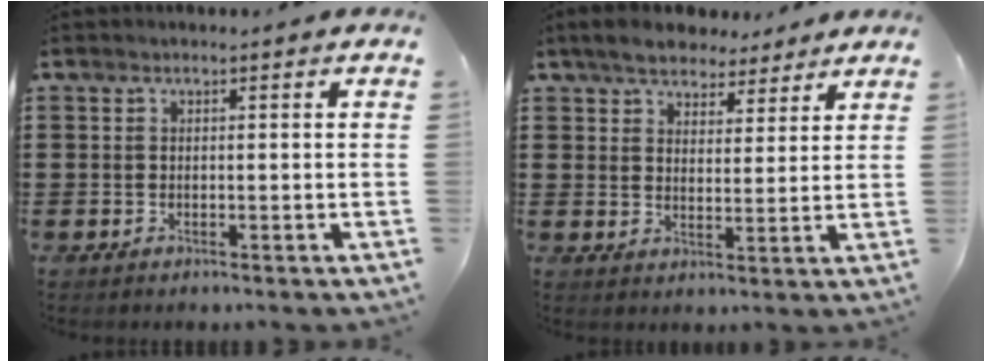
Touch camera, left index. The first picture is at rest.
{"total": 5.4, "force": [4.9, 1.9, 1.1], "torque": [-0.042, -0.003, 0.092]}